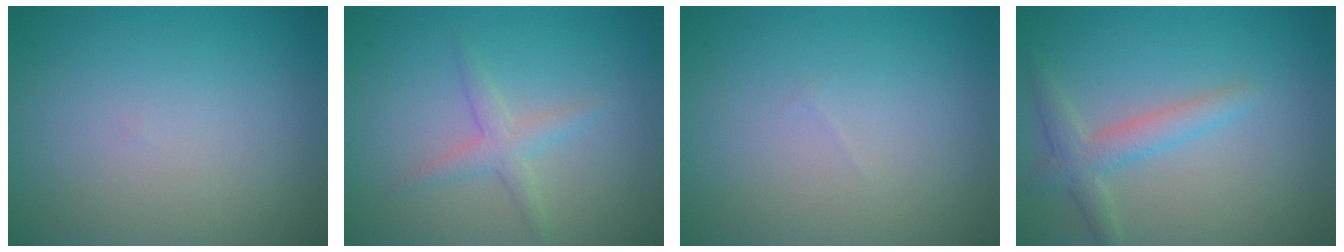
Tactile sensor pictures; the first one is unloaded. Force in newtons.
{"total": 2.0, "press": 2.0, "slide": 0.1}
{"total": 0.0}
{"total": 2.7, "press": 2.7, "slide": 0.3}